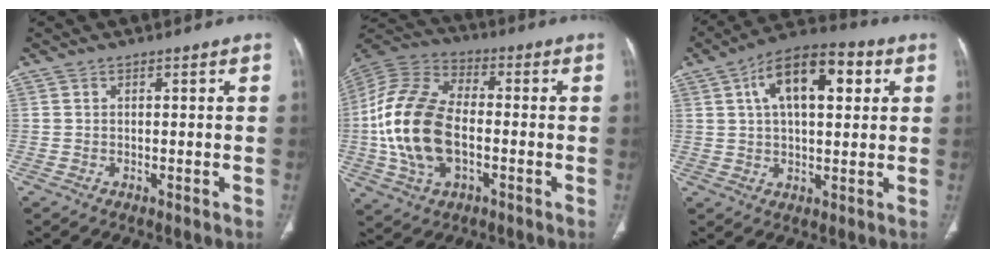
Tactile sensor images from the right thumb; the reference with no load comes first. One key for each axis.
{"total": 19.3, "fx": -2.6, "fy": 11.3, "fz": 15.5, "tx": -0.324, "ty": 0.018, "tz": -0.049}
{"total": 15.2, "fx": 4.9, "fy": 7.5, "fz": 12.3, "tx": -0.178, "ty": 0.017, "tz": 0.073}